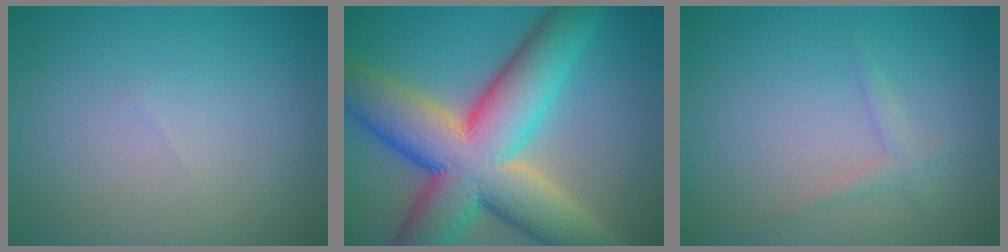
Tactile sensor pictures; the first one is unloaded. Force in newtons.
{"total": 15.0, "press": 15.0, "slide": 1.2}
{"total": 1.2, "press": 1.1, "slide": 0.1}